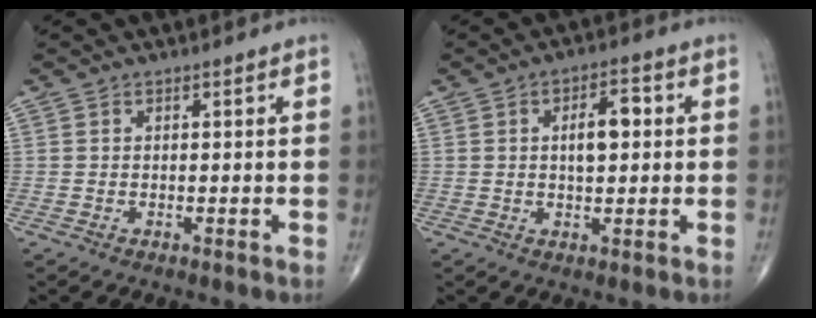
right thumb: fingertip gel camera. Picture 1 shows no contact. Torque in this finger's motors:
{"motor_torque": [0.53, 0.78, -0.10, -0.05, -0.01]}